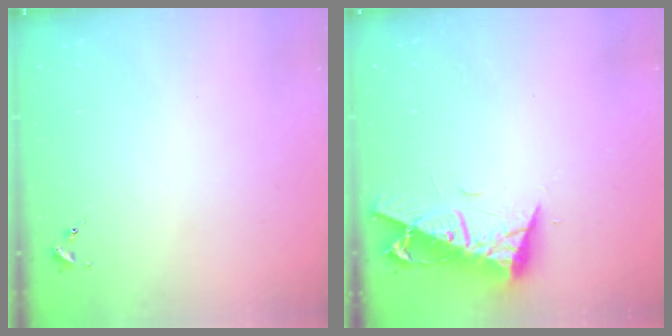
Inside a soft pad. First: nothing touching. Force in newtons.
{"total": 9.3, "press": 9.2, "slide": 1.1}